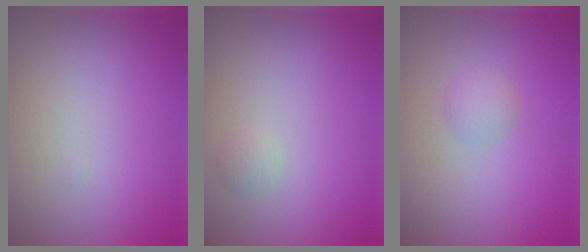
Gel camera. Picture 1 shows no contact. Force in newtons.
{"total": 0.8, "press": 0.8, "slide": 0.1}
{"total": 1.3, "press": 1.3, "slide": 0.1}